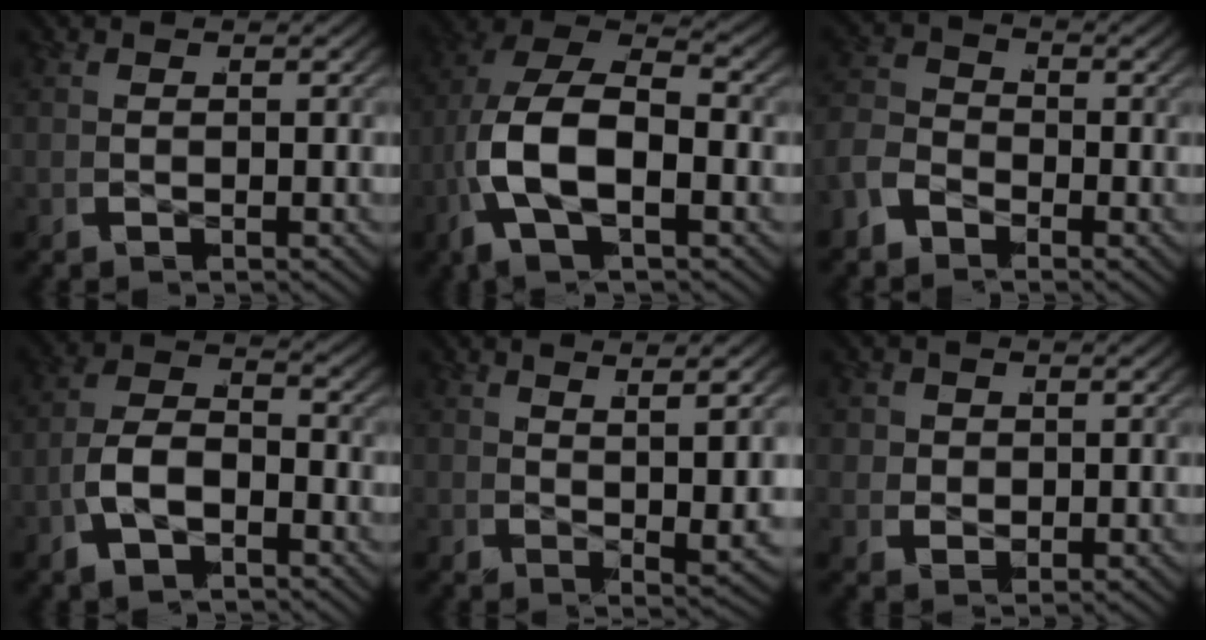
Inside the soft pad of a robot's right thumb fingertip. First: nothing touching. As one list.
[{"total": 11.5, "force": [0.0, 7.0, 9.2], "torque": [-0.211, -0.021, 0.002]}, {"total": 3.4, "force": [-1.7, 2.7, 1.1], "torque": [-0.026, -0.008, -0.035]}, {"total": 5.2, "force": [-1.4, 3.3, 3.8], "torque": [-0.087, -0.014, -0.022]}, {"total": 3.0, "force": [1.6, -0.9, 2.4], "torque": [-0.031, 0.011, 0.030]}, {"total": 1.6, "force": [0.5, 1.4, 0.6], "torque": [-0.016, -0.009, 0.019]}]